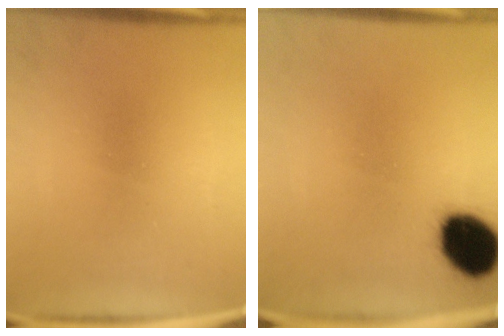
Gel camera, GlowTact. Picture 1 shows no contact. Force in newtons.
{"total": 12.6}